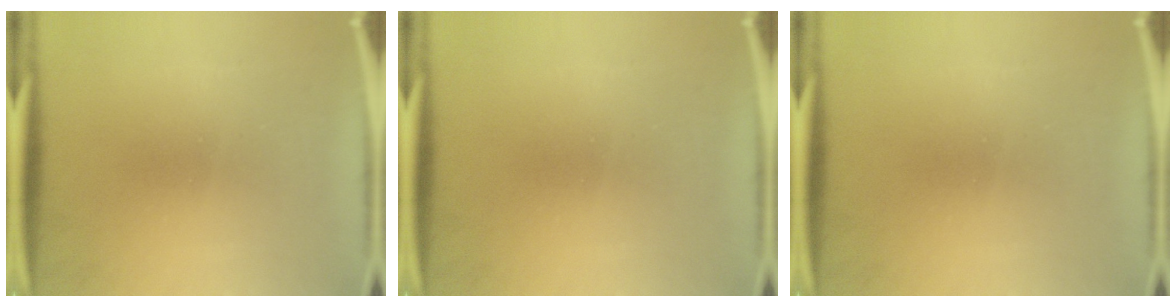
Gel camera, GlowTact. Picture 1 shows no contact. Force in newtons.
{"total": 0.0}
{"total": 0.0}